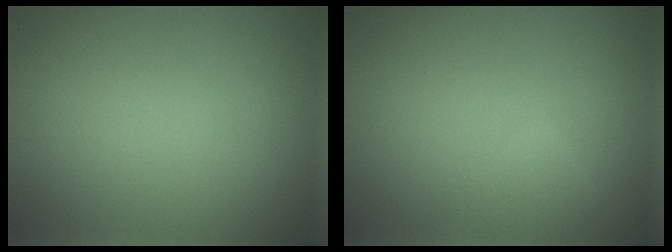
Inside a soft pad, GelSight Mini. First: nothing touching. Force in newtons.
{"total": 1.8, "press": 1.8, "slide": 0.1}